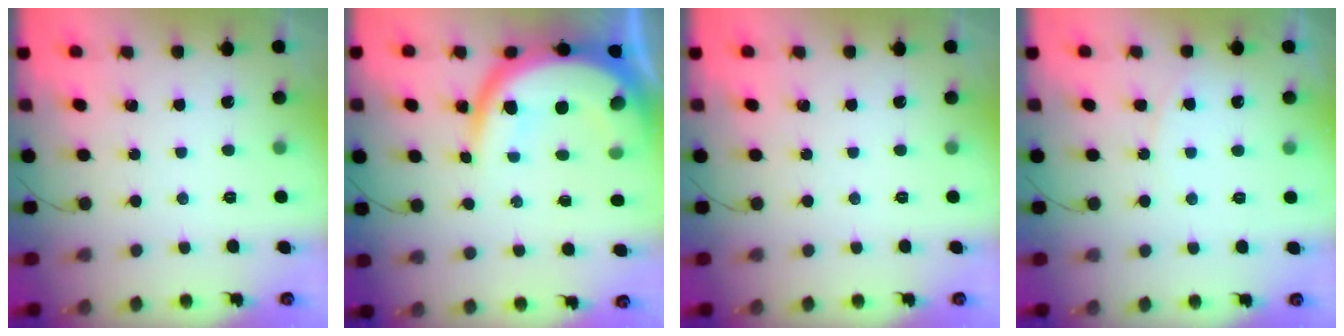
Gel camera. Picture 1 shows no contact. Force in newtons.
{"total": 16.1, "press": 16.0, "slide": 1.7}
{"total": 0.0}
{"total": 4.2, "press": 4.2, "slide": 0.2}